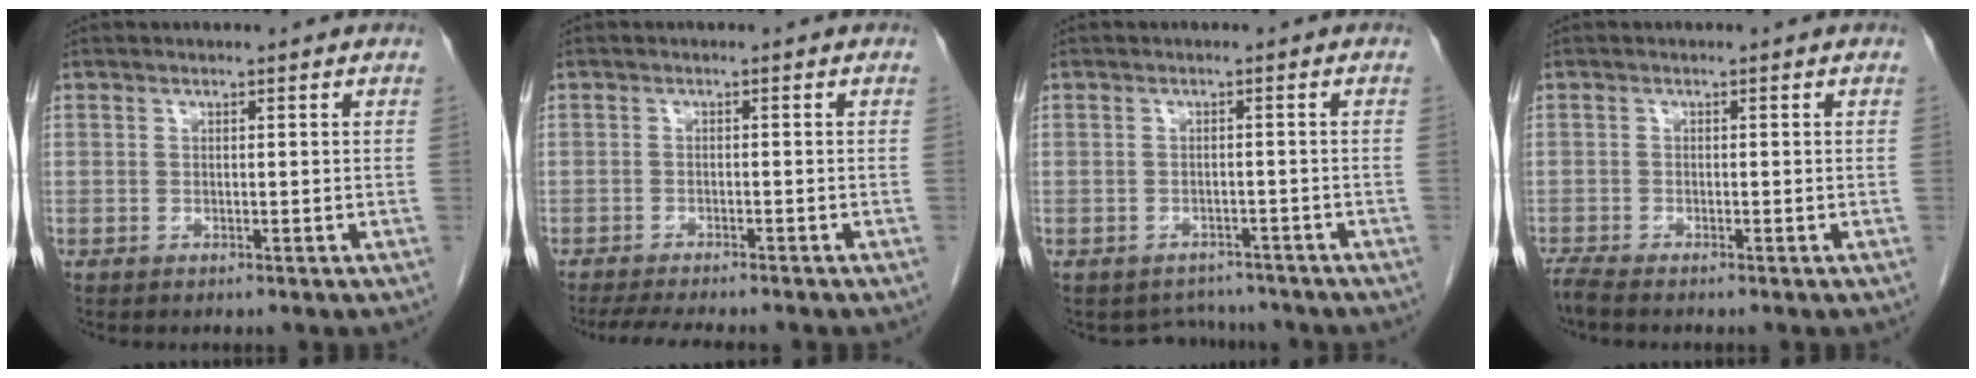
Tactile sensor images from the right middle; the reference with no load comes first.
{"total": 8.5, "force": [-7.4, 1.2, 4.0], "torque": [-0.060, -0.014, -0.108]}
{"total": 4.2, "force": [-3.8, 1.7, -0.5], "torque": [0.006, 0.011, -0.049]}
{"total": 1.6, "force": [-1.5, -0.4, 0.5], "torque": [-0.024, -0.010, -0.034]}